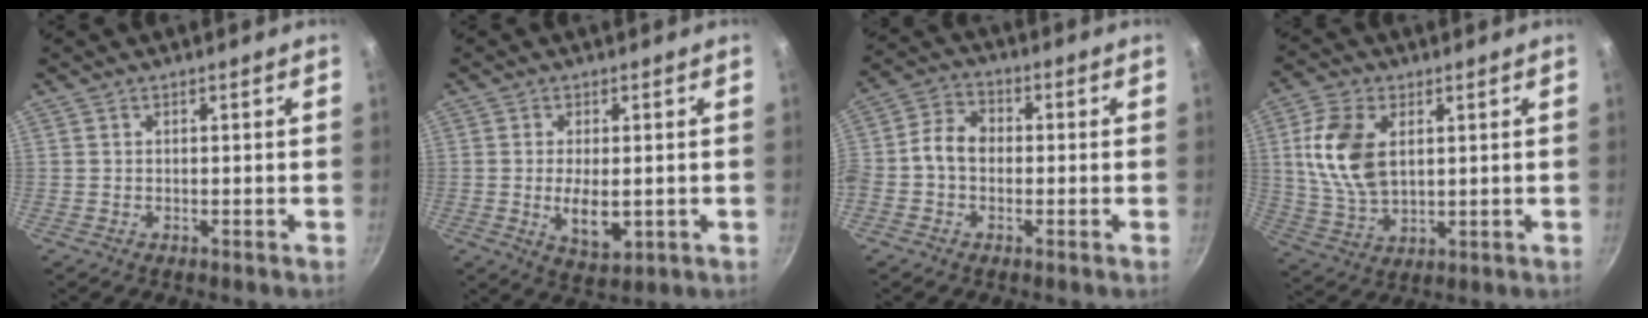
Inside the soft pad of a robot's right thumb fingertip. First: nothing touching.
{"total": 6.6, "force": [-0.6, 3.2, 5.8], "torque": [-0.096, -0.011, -0.002]}
{"total": 6.6, "force": [-0.7, 5.1, 4.2], "torque": [-0.060, 0.022, -0.033]}
{"total": 12.6, "force": [2.9, 7.6, 9.6], "torque": [-0.180, -0.012, 0.062]}